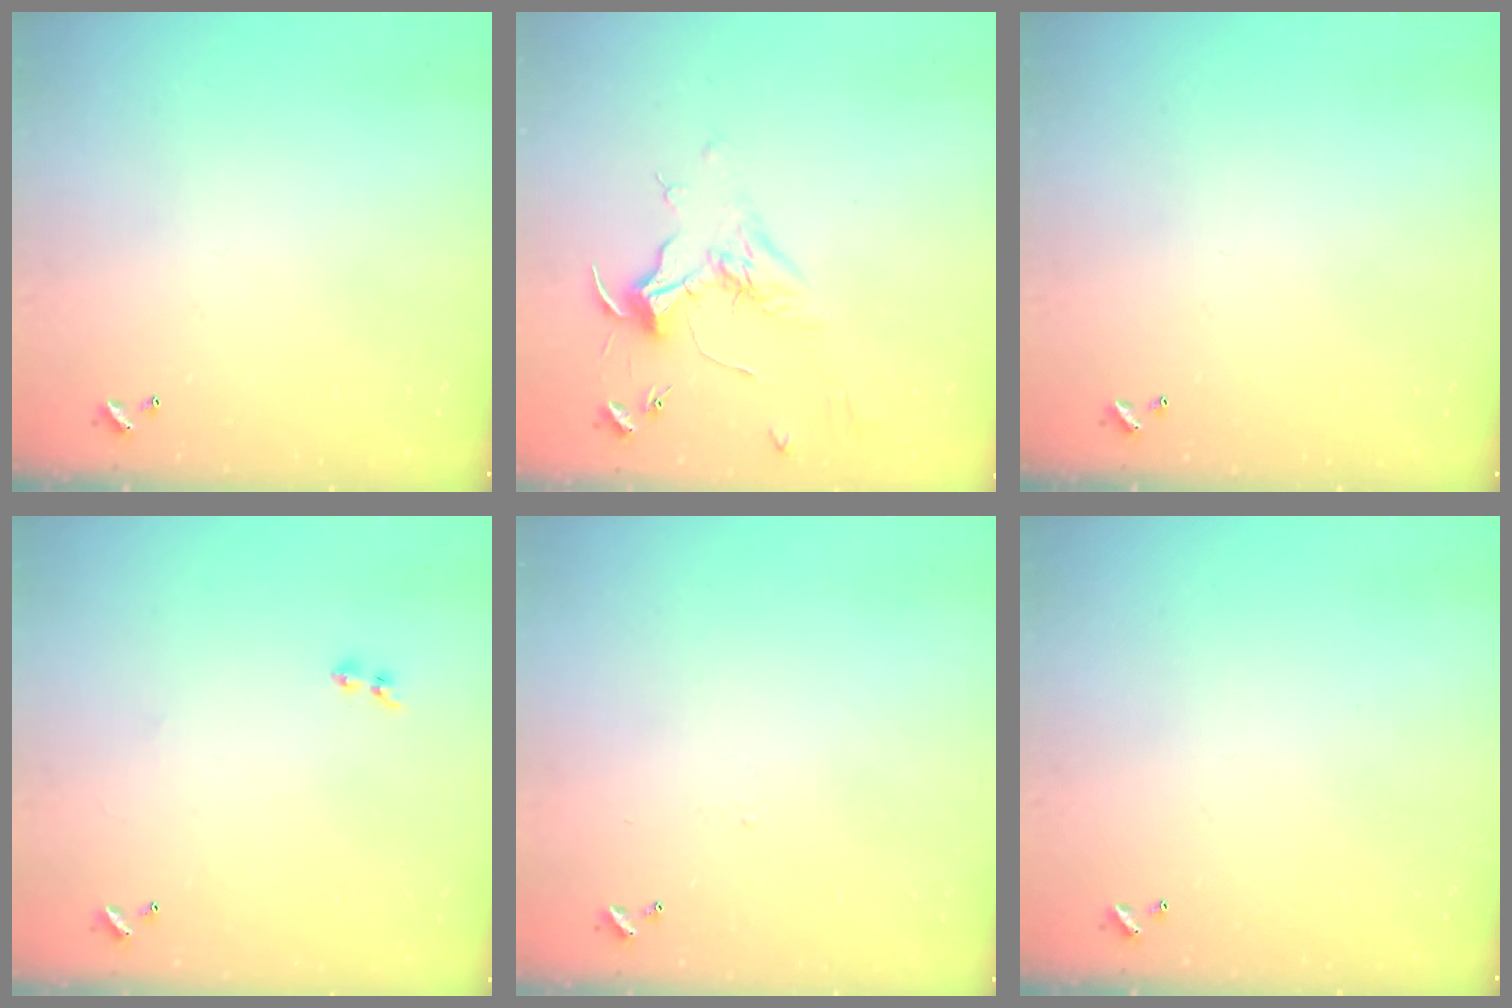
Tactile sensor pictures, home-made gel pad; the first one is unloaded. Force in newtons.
{"total": 1.8, "press": 1.7, "slide": 0.7}
{"total": 0.0}
{"total": 2.0, "press": 1.7, "slide": 1.0}
{"total": 2.1, "press": 2.1, "slide": 0.2}
{"total": 0.0}